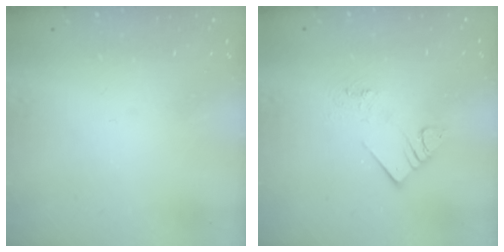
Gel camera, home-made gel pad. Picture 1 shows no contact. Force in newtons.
{"total": 6.3, "press": 6.3, "slide": 0.3}